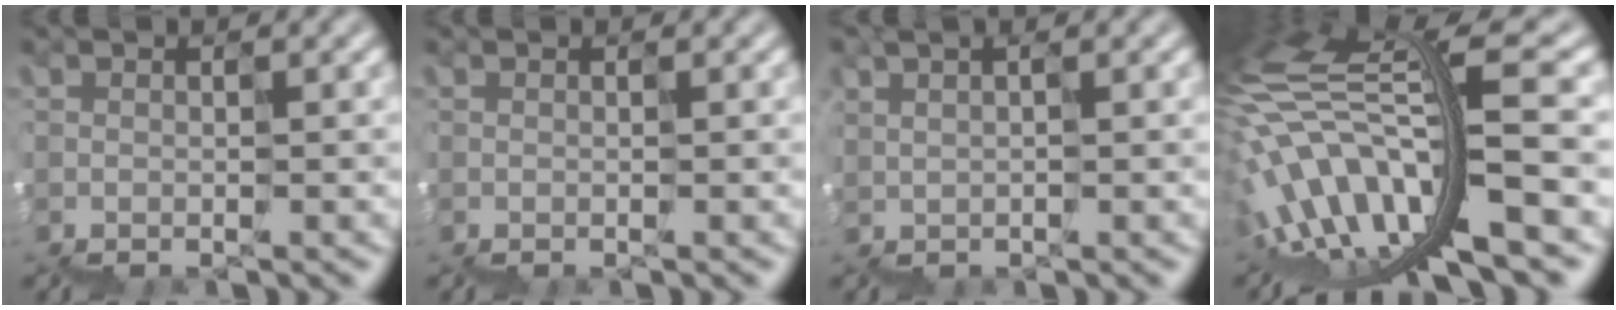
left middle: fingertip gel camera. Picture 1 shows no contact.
{"total": 0.0}
{"total": 1.9, "force": [0.8, 0.8, 1.5], "torque": [0.006, 0.015, 0.015]}
{"total": 11.0, "force": [-1.4, 2.7, 10.6], "torque": [-0.210, 0.043, -0.011]}